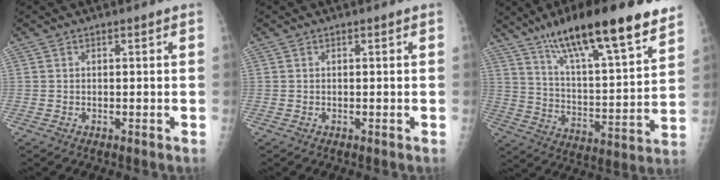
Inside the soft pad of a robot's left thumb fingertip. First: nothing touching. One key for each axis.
{"total": 0.0}
{"total": 23.9, "fx": 16.2, "fy": 5.1, "fz": 16.8, "tx": -0.252, "ty": -0.057, "tz": 0.267}